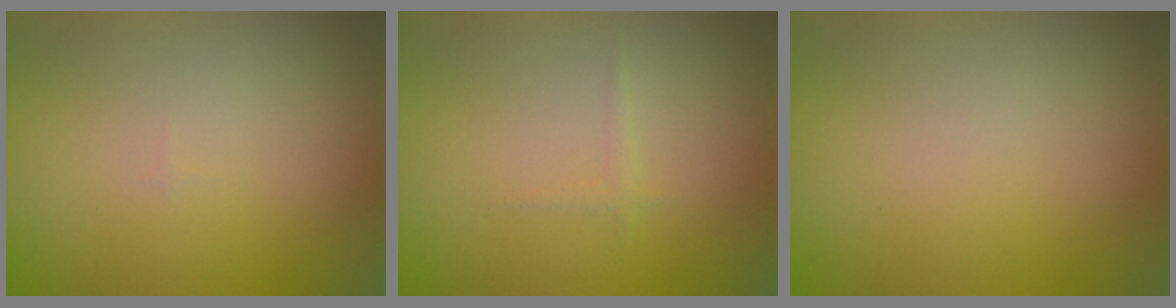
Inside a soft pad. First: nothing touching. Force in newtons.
{"total": 0.6, "press": 0.6, "slide": 0.0}
{"total": 0.0}